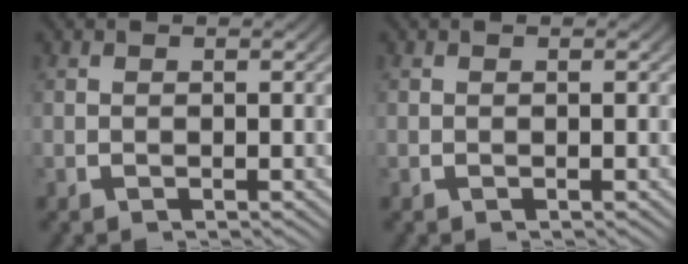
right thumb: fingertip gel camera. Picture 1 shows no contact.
{"total": 0.0}